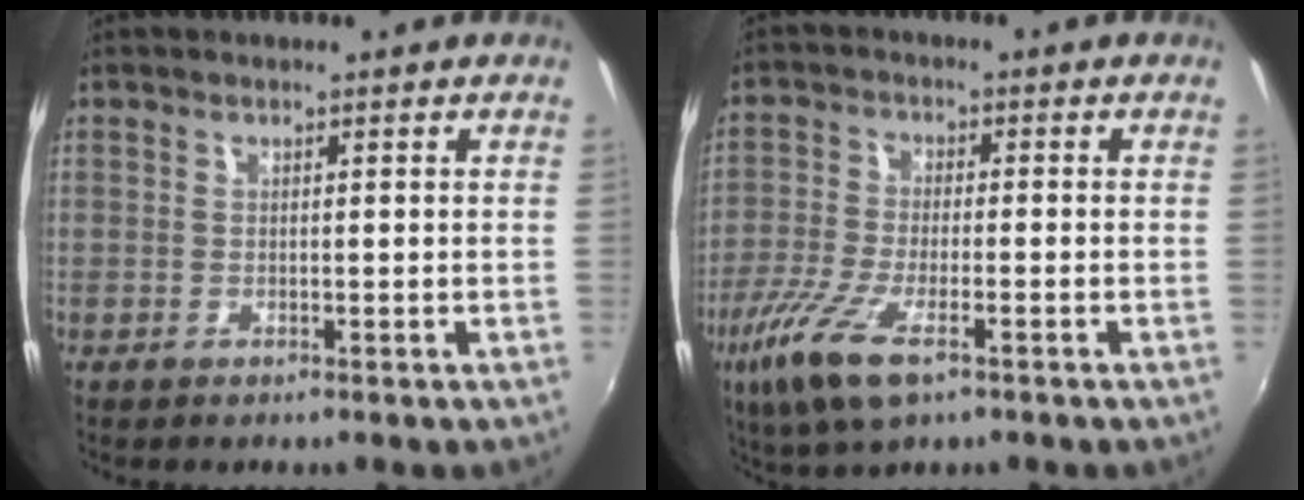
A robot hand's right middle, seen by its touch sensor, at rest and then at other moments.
{"total": 10.7, "force": [-5.8, 3.2, 8.4], "torque": [-0.190, -0.029, -0.115]}